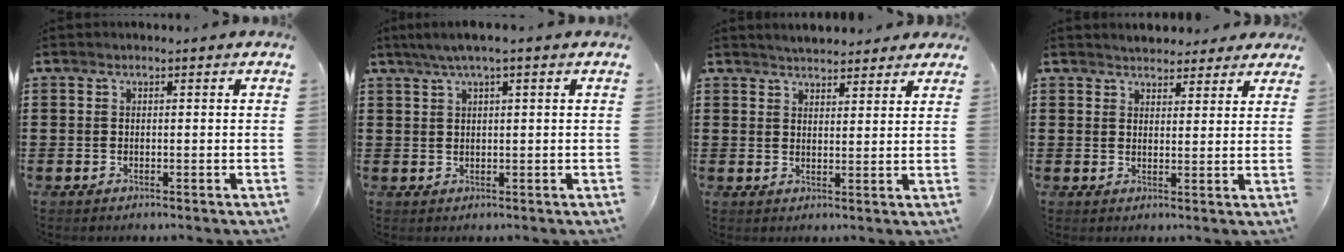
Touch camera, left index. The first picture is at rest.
{"total": 2.5, "force": [1.1, 0.0, 2.2], "torque": [-0.041, 0.000, 0.018]}
{"total": 3.0, "force": [2.9, 0.6, 0.3], "torque": [-0.013, -0.003, 0.055]}
{"total": 2.8, "force": [2.7, 0.9, -0.2], "torque": [0.002, -0.005, 0.048]}